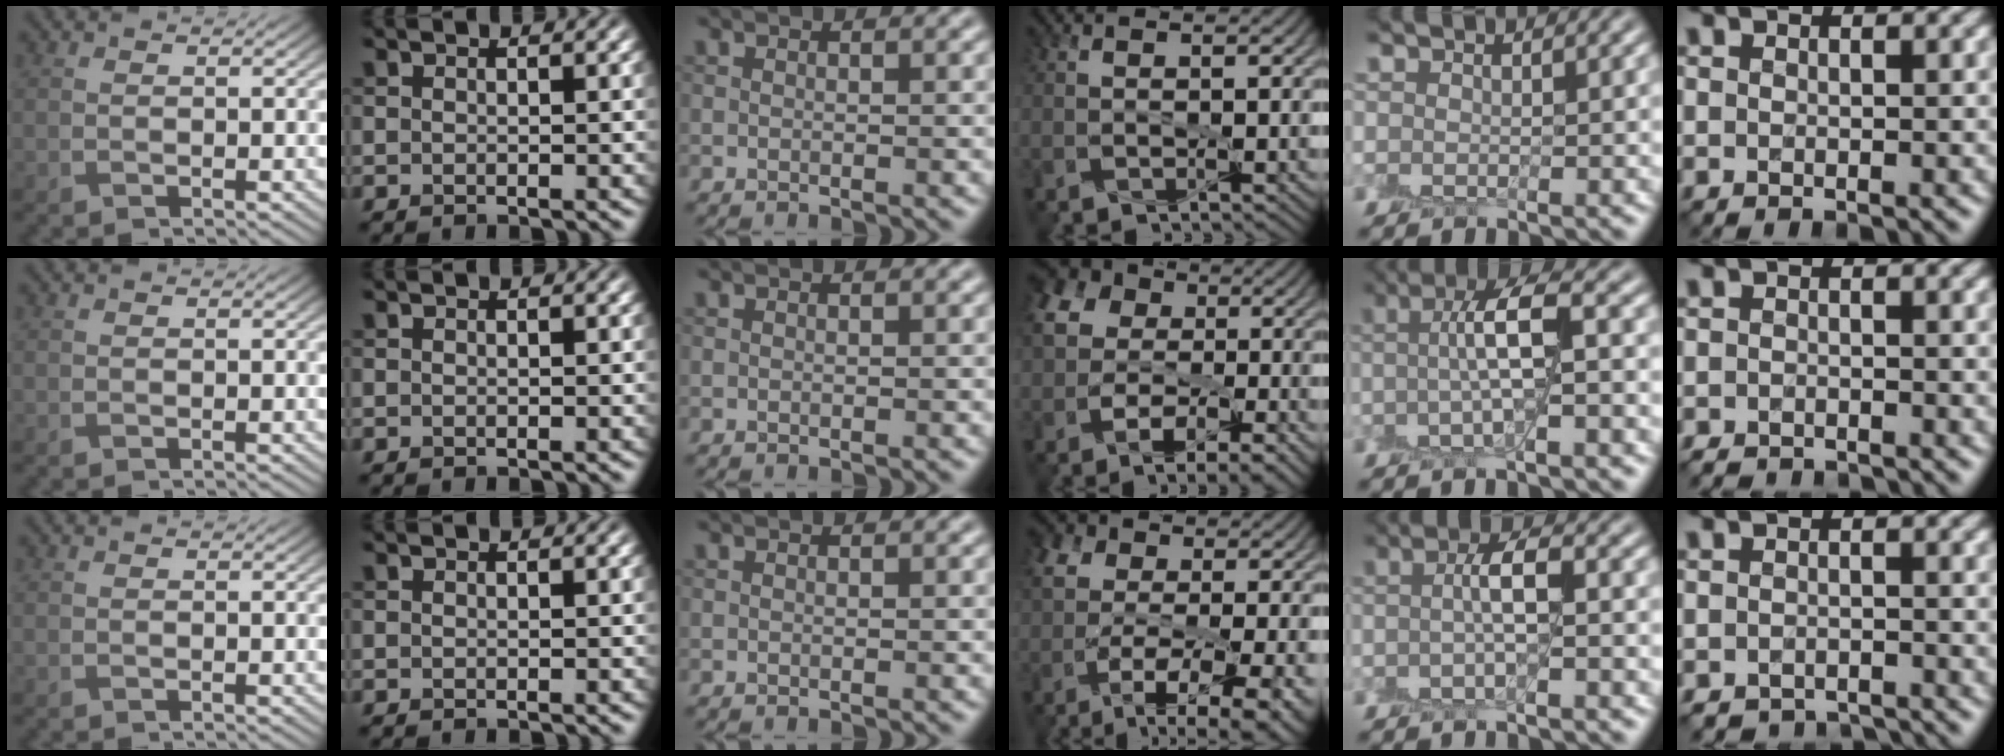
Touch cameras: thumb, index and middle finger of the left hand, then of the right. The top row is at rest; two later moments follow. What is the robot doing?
{"motion": "peel", "object": "sticky note"}